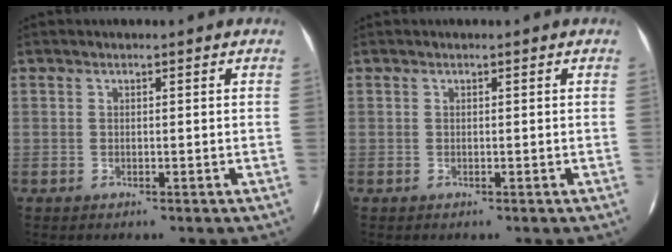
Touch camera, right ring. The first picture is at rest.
{"total": 0.0}